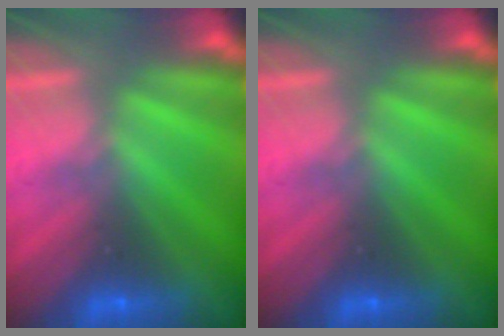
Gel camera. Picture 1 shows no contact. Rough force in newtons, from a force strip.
{"total": 0.0}